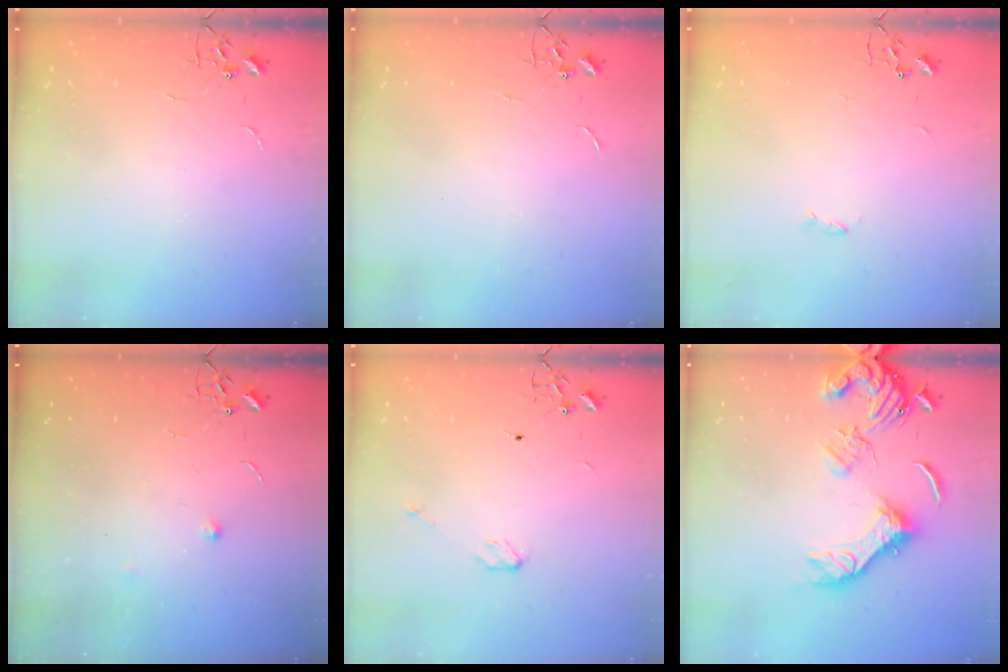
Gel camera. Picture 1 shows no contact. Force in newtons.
{"total": 0.0}
{"total": 1.8, "press": 1.7, "slide": 0.4}
{"total": 6.1, "press": 6.0, "slide": 0.9}
{"total": 3.4, "press": 3.4, "slide": 0.5}
{"total": 16.1, "press": 16.0, "slide": 2.2}